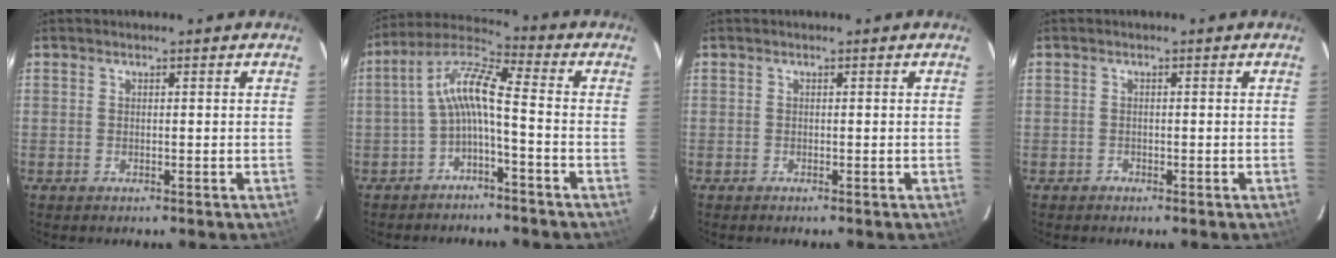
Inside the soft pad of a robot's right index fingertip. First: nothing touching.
{"total": 8.0, "force": [-2.2, 1.3, 7.5], "torque": [-0.172, 0.024, -0.046]}
{"total": 0.0}
{"total": 1.0, "force": [-0.7, 0.7, -0.1], "torque": [0.001, 0.006, -0.011]}